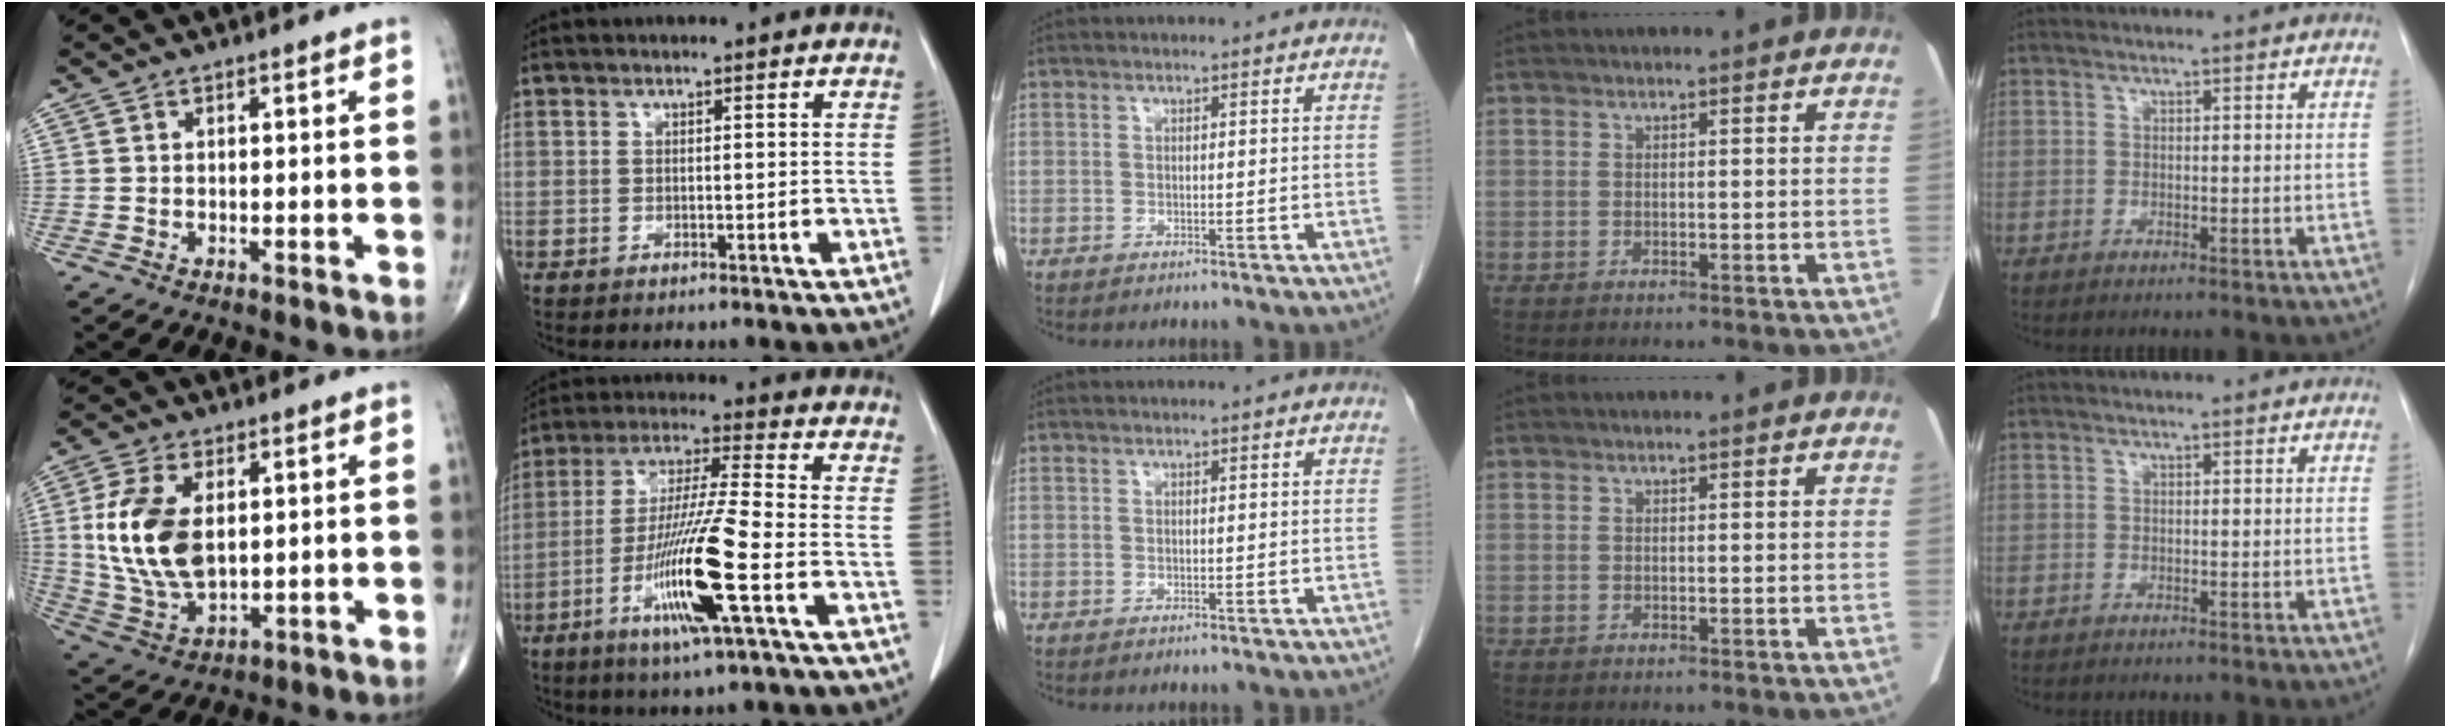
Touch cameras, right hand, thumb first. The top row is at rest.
{"thumb": {"total": 14.6, "force": [2.2, 8.3, 11.8], "torque": [-0.239, -0.011, 0.051]}, "index": {"total": 14.2, "force": [-5.2, -0.3, 13.2], "torque": [-0.265, -0.017, -0.100]}}